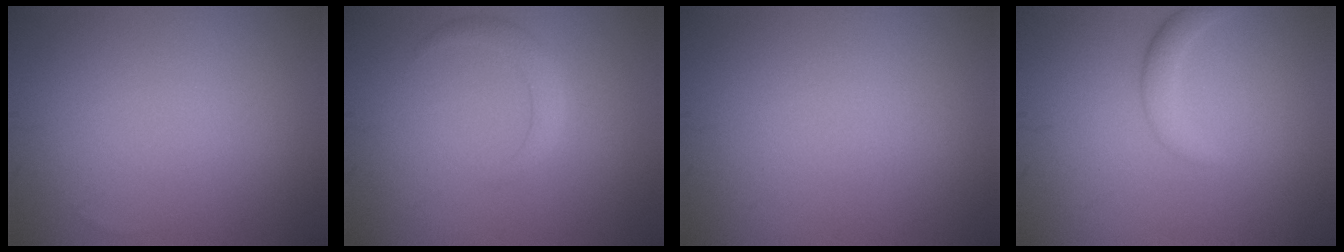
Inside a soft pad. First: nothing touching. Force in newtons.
{"total": 1.7, "press": 1.7, "slide": 0.0}
{"total": 0.0}
{"total": 1.9, "press": 1.9, "slide": 0.0}